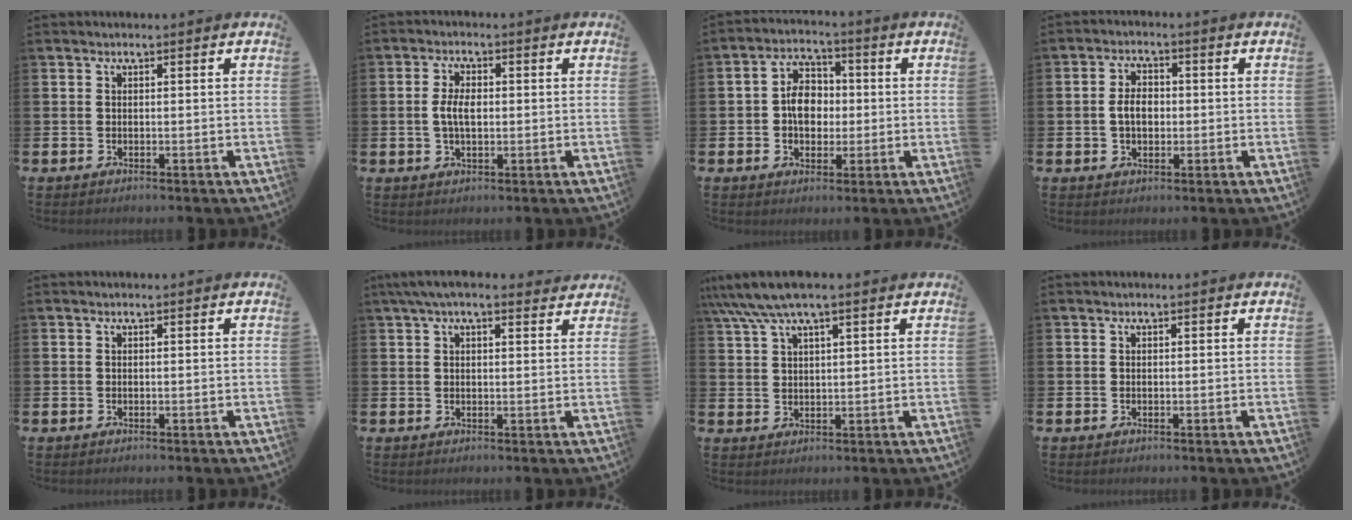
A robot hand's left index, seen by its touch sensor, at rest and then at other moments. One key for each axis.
{"total": 3.8, "fx": 0.1, "fy": 2.0, "fz": 3.2, "tx": -0.054, "ty": 0.005, "tz": -0.001}
{"total": 5.9, "fx": 0.2, "fy": 4.4, "fz": 3.9, "tx": -0.068, "ty": 0.011, "tz": -0.004}
{"total": 3.8, "fx": -0.1, "fy": 2.6, "fz": 2.8, "tx": -0.032, "ty": 0.001, "tz": -0.010}
{"total": 0.0}
{"total": 4.5, "fx": 3.6, "fy": 1.3, "fz": 2.3, "tx": -0.048, "ty": -0.005, "tz": 0.065}
{"total": 6.0, "fx": 4.6, "fy": 1.1, "fz": 3.7, "tx": -0.082, "ty": -0.004, "tz": 0.083}
{"total": 0.0}